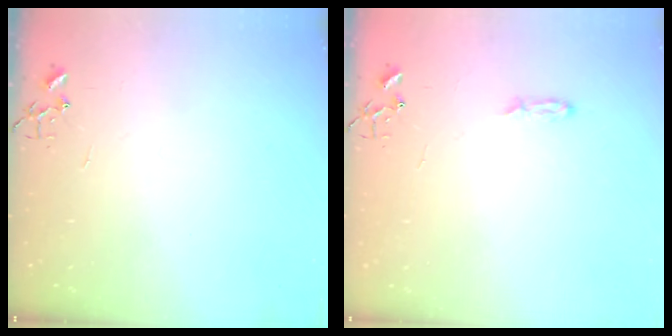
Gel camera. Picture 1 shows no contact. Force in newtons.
{"total": 3.2, "press": 3.1, "slide": 0.3}